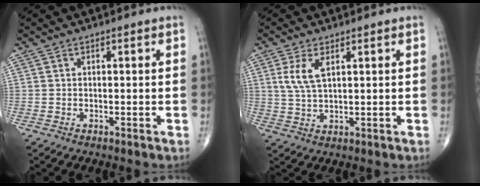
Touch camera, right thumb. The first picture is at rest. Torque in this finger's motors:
{"motor_torque": [0.04, -0.05, 0.91, 0.36, 0.06]}